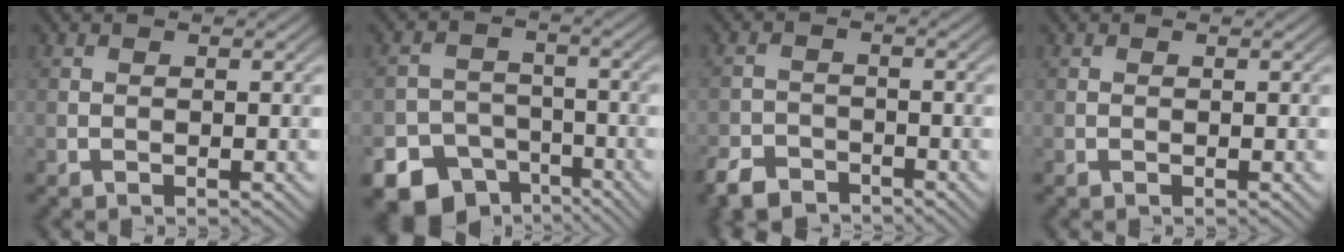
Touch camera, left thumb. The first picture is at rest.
{"total": 10.8, "force": [-7.4, 7.3, 3.1], "torque": [-0.056, -0.025, -0.116]}
{"total": 4.5, "force": [-3.7, 1.9, 1.6], "torque": [-0.026, -0.007, -0.077]}
{"total": 0.0}